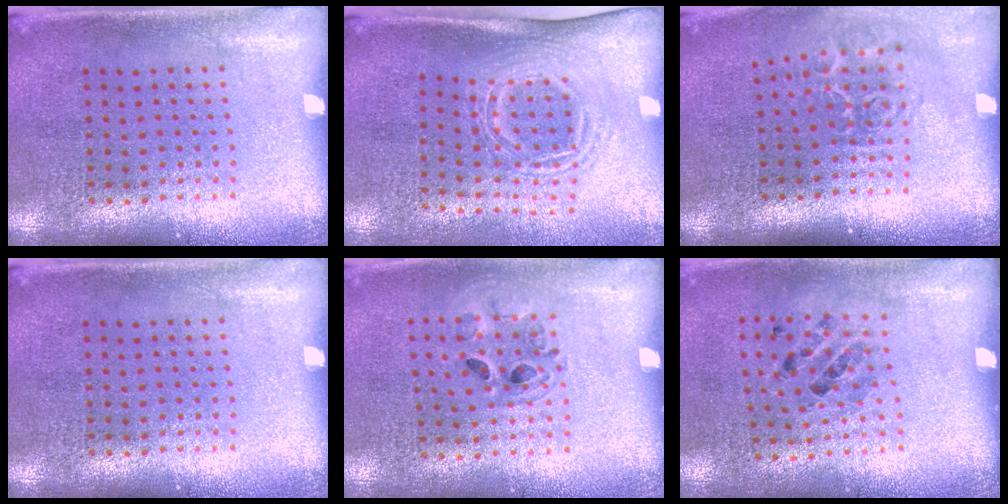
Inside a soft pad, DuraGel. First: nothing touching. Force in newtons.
{"total": 1.7, "press": 1.2, "slide": 1.2}
{"total": 2.0, "press": 1.3, "slide": 1.5}
{"total": 0.0}
{"total": 1.0, "press": 1.0, "slide": 0.1}
{"total": 0.9, "press": 0.8, "slide": 0.5}